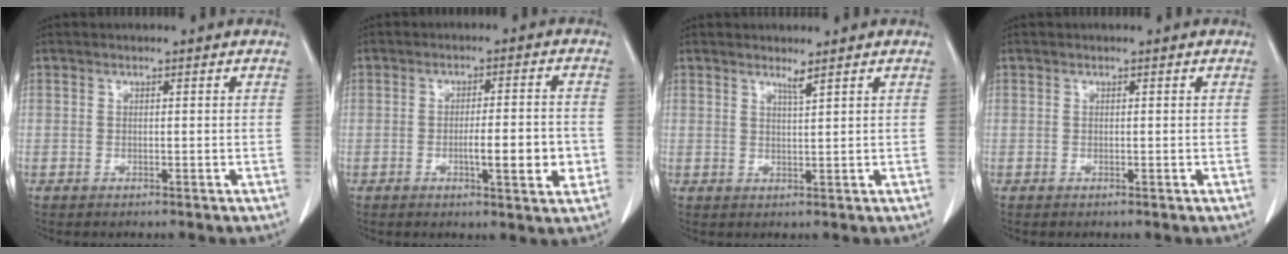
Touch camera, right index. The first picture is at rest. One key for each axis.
{"total": 7.4, "fx": -1.8, "fy": 1.0, "fz": 7.2, "tx": -0.105, "ty": -0.002, "tz": -0.023}
{"total": 1.5, "fx": 1.2, "fy": -0.5, "fz": 0.7, "tx": -0.018, "ty": -0.011, "tz": 0.023}
{"total": 0.0}